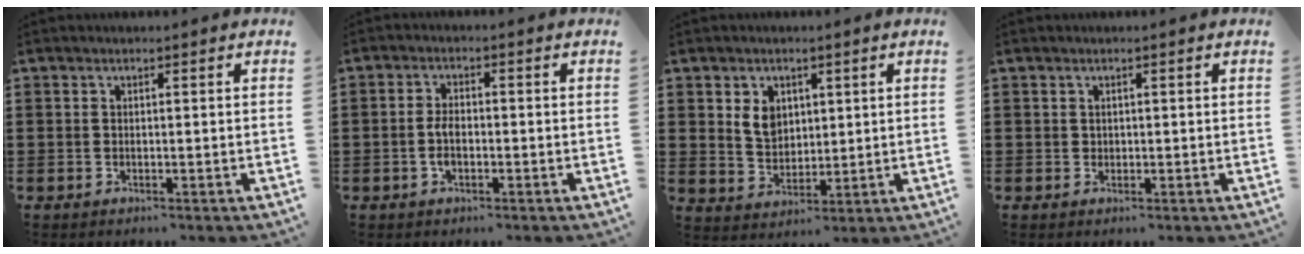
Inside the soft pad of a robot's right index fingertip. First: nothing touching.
{"total": 3.0, "force": [-0.7, 1.3, 2.6], "torque": [-0.067, -0.005, -0.017]}
{"total": 4.9, "force": [1.9, 3.8, 2.4], "torque": [-0.053, 0.009, 0.032]}
{"total": 0.8, "force": [0.4, 0.7, 0.1], "torque": [-0.005, 0.002, 0.008]}